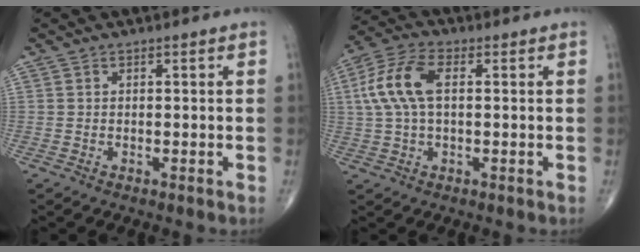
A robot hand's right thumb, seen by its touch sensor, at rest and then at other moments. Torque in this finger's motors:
{"motor_torque": [0.64, 1.65, 1.14, 0.18, 0.14]}